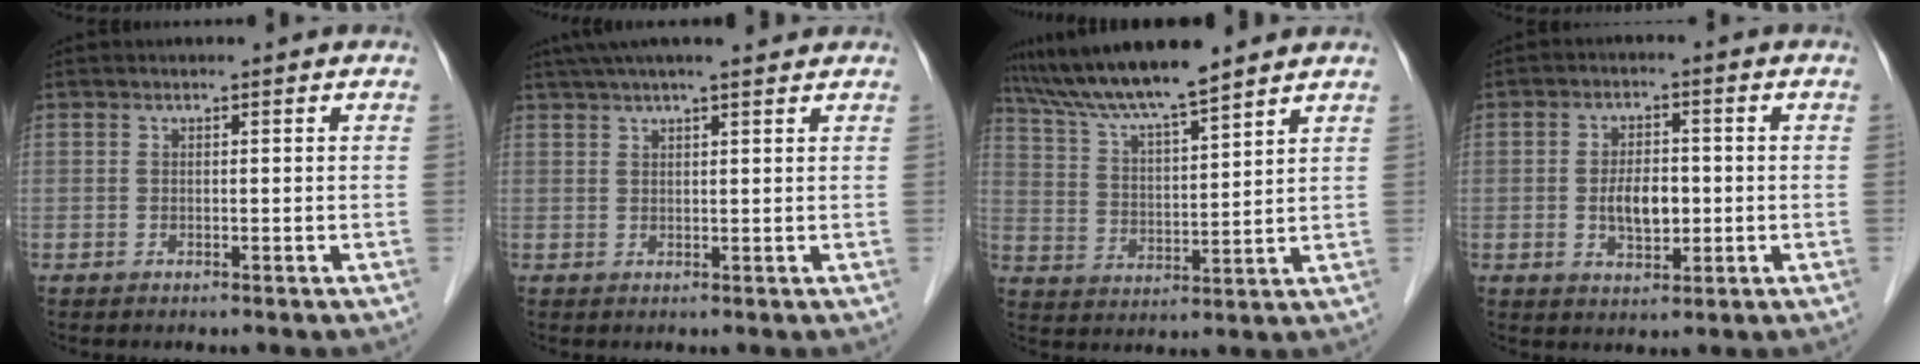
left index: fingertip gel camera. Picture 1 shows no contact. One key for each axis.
{"total": 9.8, "fx": 8.4, "fy": 1.0, "fz": 5.0, "tx": -0.079, "ty": 0.034, "tz": 0.116}
{"total": 11.6, "fx": 10.1, "fy": 0.2, "fz": 5.7, "tx": -0.105, "ty": 0.018, "tz": 0.186}
{"total": 5.4, "fx": -0.8, "fy": 2.7, "fz": 4.5, "tx": -0.085, "ty": 0.000, "tz": -0.010}